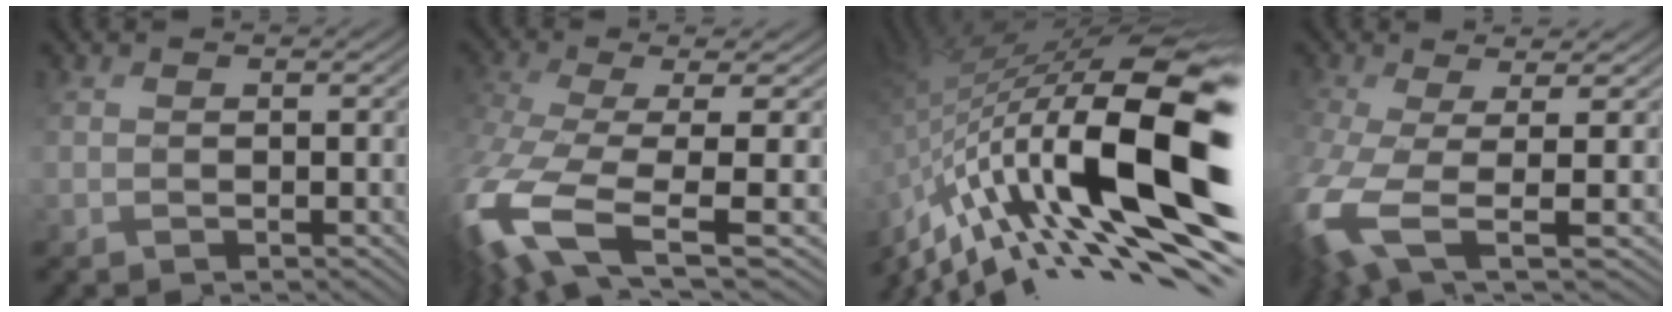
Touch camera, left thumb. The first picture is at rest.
{"total": 12.2, "force": [-3.5, 4.8, 10.6], "torque": [-0.281, -0.049, -0.029]}
{"total": 19.3, "force": [-5.8, 7.4, 16.8], "torque": [-0.310, -0.023, -0.111]}
{"total": 9.5, "force": [-3.5, 3.5, 8.1], "torque": [-0.199, -0.040, -0.059]}